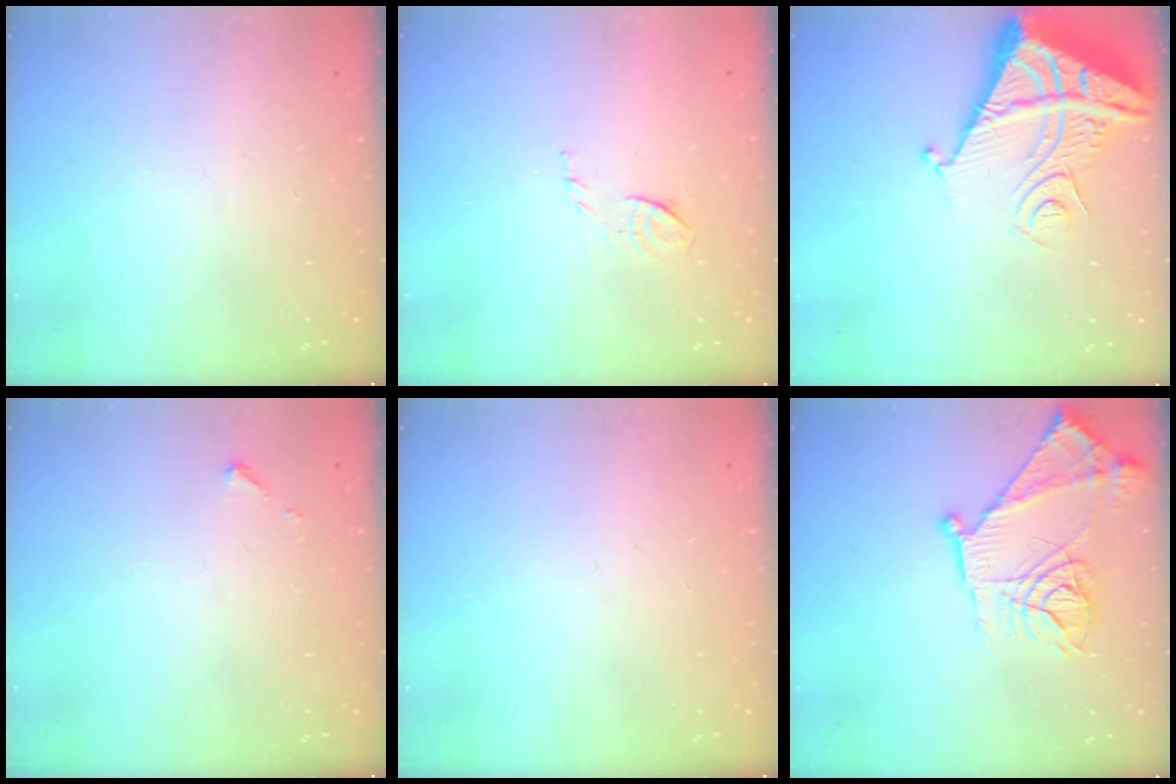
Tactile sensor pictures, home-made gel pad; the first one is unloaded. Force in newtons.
{"total": 6.5, "press": 6.4, "slide": 1.1}
{"total": 11.4, "press": 11.3, "slide": 1.3}
{"total": 2.6, "press": 2.6, "slide": 0.3}
{"total": 0.0}
{"total": 16.5, "press": 16.5, "slide": 1.3}